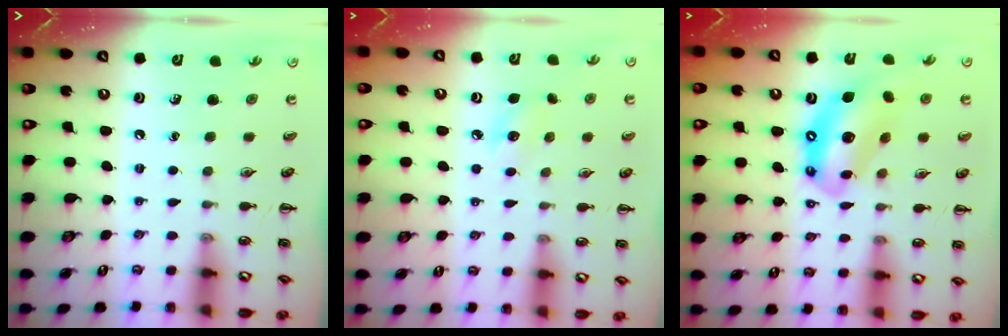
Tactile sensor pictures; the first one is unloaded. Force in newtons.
{"total": 7.3, "press": 7.1, "slide": 1.7}
{"total": 13.8, "press": 13.4, "slide": 3.3}